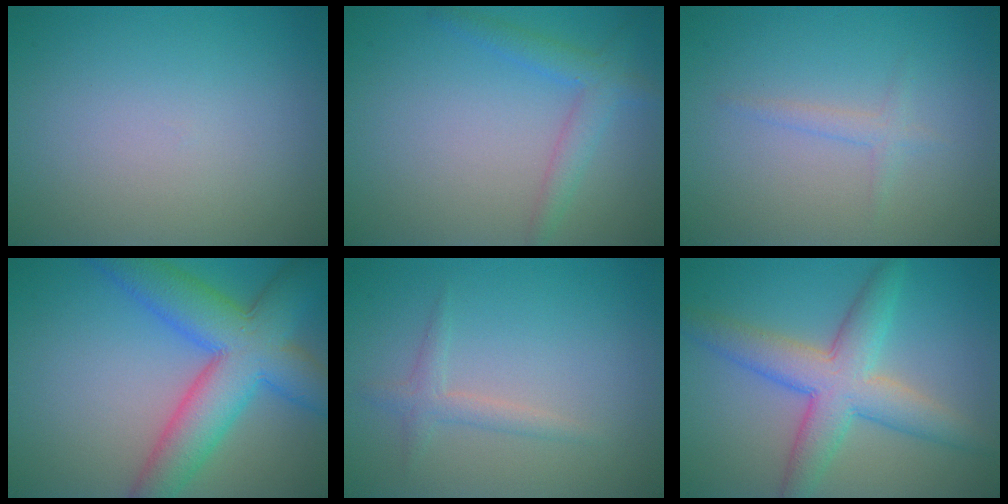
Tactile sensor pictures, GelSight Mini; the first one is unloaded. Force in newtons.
{"total": 2.7, "press": 2.7, "slide": 0.1}
{"total": 1.2, "press": 1.2, "slide": 0.1}
{"total": 9.5, "press": 9.5, "slide": 0.3}
{"total": 1.6, "press": 1.6, "slide": 0.1}
{"total": 6.4, "press": 6.3, "slide": 0.0}